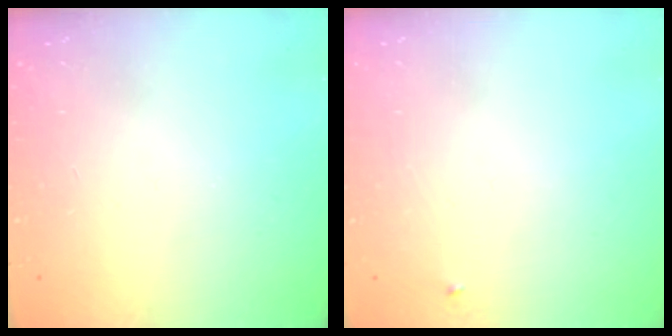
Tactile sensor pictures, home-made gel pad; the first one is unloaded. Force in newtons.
{"total": 2.3, "press": 2.3, "slide": 0.2}